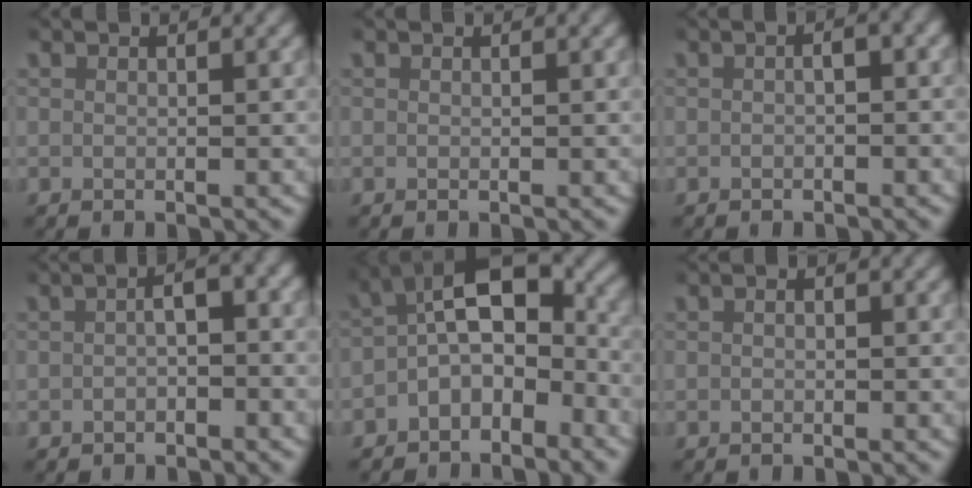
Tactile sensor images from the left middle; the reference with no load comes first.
{"total": 0.0}
{"total": 1.3, "force": [-0.3, 0.6, 1.2], "torque": [-0.014, 0.003, -0.005]}
{"total": 2.5, "force": [-0.7, 1.2, 2.0], "torque": [-0.022, 0.002, -0.013]}
{"total": 7.5, "force": [-0.7, 5.0, 5.5], "torque": [-0.077, -0.001, -0.024]}
{"total": 0.7, "force": [-0.2, 0.4, 0.5], "torque": [-0.008, 0.002, -0.006]}